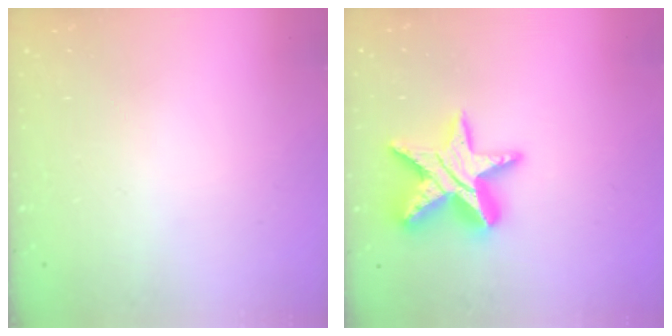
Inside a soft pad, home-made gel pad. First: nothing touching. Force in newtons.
{"total": 17.0, "press": 17.0, "slide": 1.2}